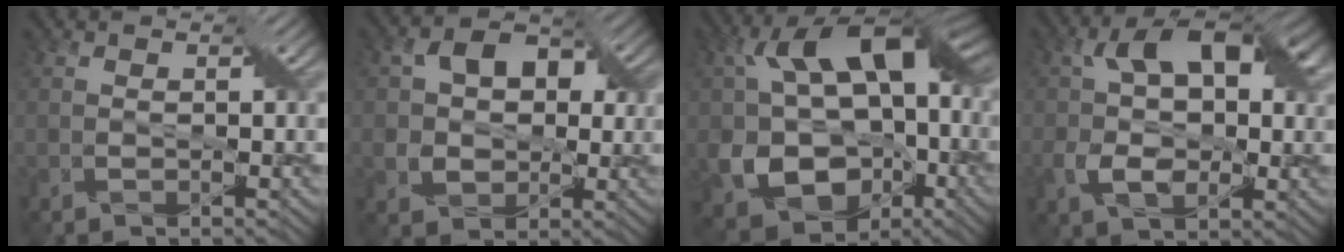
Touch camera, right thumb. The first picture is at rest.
{"total": 8.1, "force": [1.5, 6.3, 4.8], "torque": [-0.097, 0.013, 0.016]}
{"total": 17.7, "force": [-0.9, 12.6, 12.4], "torque": [-0.218, -0.021, -0.006]}
{"total": 11.1, "force": [1.2, 6.8, 8.7], "torque": [-0.166, -0.001, 0.019]}